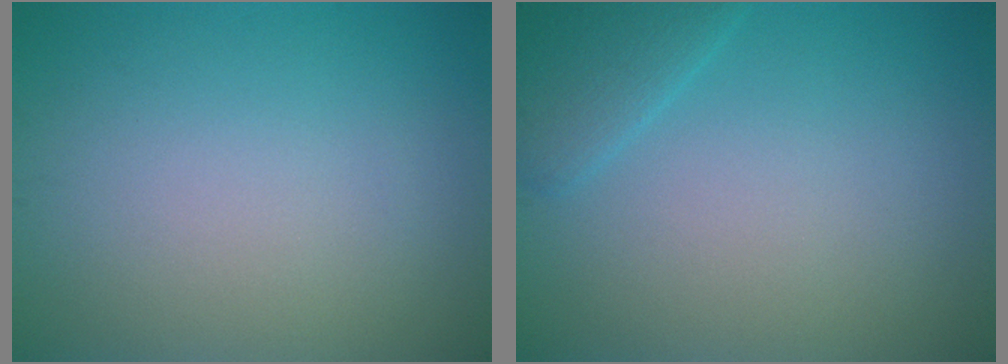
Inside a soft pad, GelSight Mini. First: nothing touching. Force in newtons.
{"total": 2.2, "press": 2.2, "slide": 0.1}